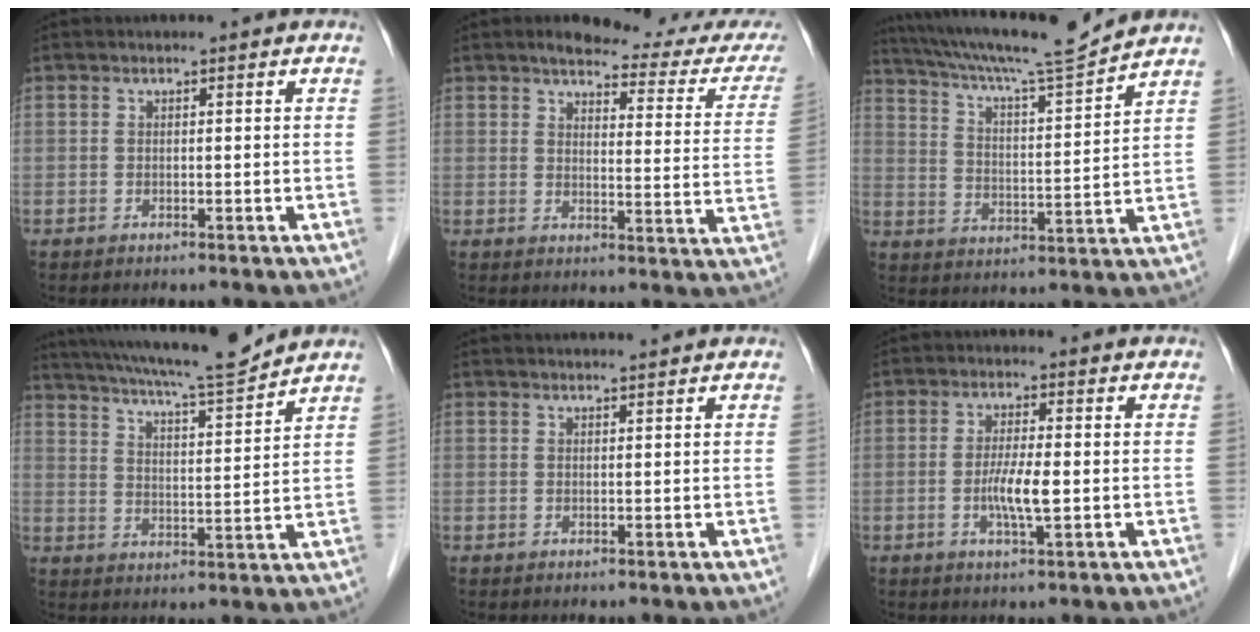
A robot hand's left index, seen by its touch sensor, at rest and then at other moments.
{"total": 16.6, "force": [15.2, 2.5, 6.3], "torque": [-0.057, -0.042, 0.156]}
{"total": 13.9, "force": [13.0, -1.2, 4.9], "torque": [-0.097, -0.012, 0.209]}
{"total": 14.4, "force": [13.0, -0.2, 6.1], "torque": [-0.111, -0.002, 0.198]}
{"total": 3.1, "force": [3.0, -0.2, 0.9], "torque": [-0.012, 0.018, 0.042]}
{"total": 4.5, "force": [-0.8, 0.4, 4.4], "torque": [-0.089, -0.006, -0.015]}